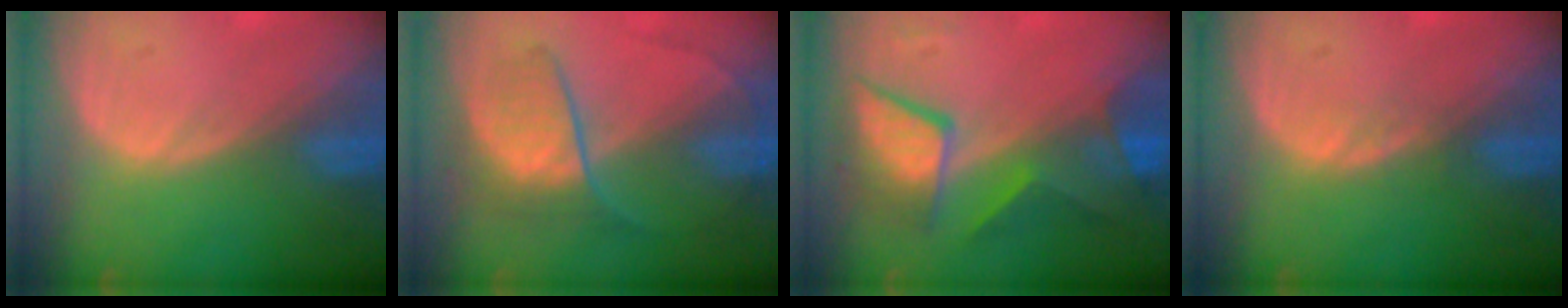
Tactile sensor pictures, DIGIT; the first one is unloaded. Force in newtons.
{"total": 6.4, "press": 6.4, "slide": 0.6}
{"total": 8.3, "press": 8.3, "slide": 0.4}
{"total": 1.1, "press": 1.0, "slide": 0.2}